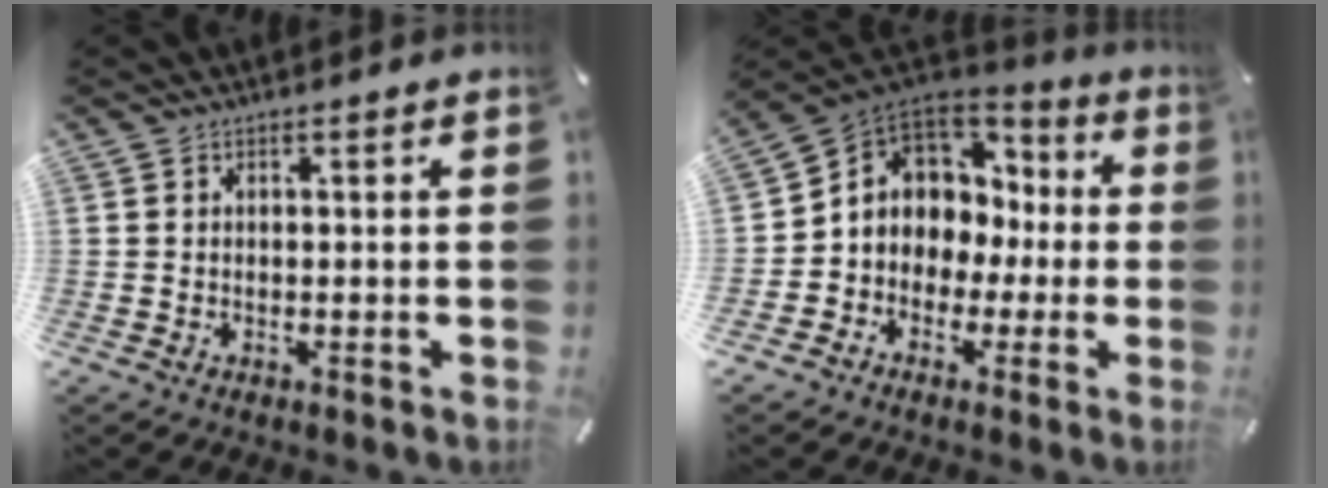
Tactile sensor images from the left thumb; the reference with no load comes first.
{"total": 7.7, "force": [-0.2, 7.5, 1.5], "torque": [-0.040, -0.010, 0.003]}